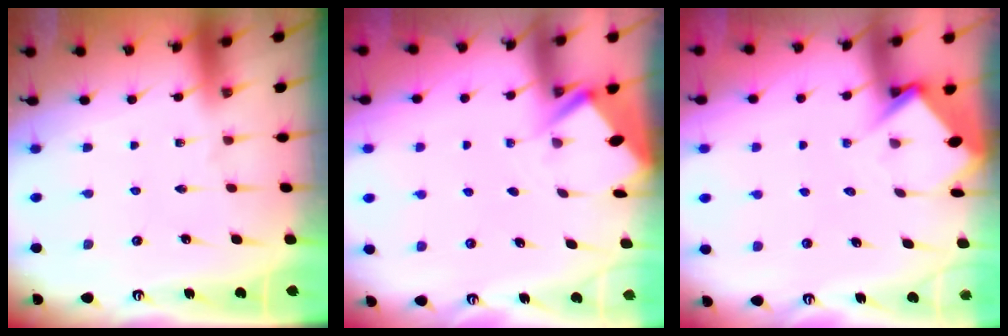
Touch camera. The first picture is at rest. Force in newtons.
{"total": 3.0, "press": 3.0, "slide": 0.4}
{"total": 4.9, "press": 4.8, "slide": 0.6}